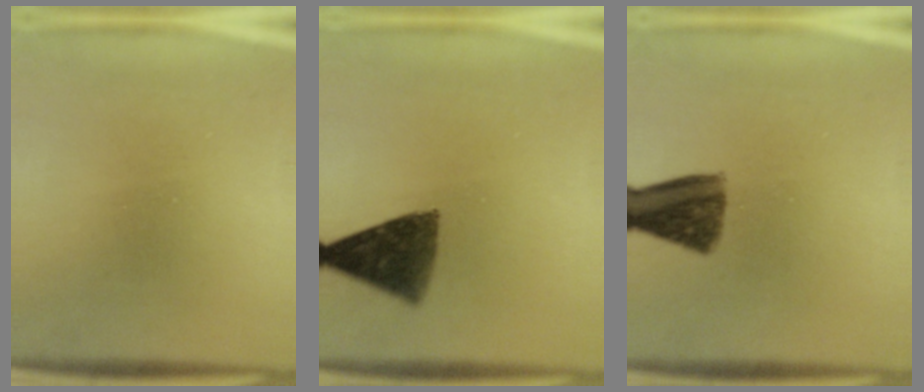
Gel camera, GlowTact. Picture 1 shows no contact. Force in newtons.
{"total": 9.6}
{"total": 8.2}